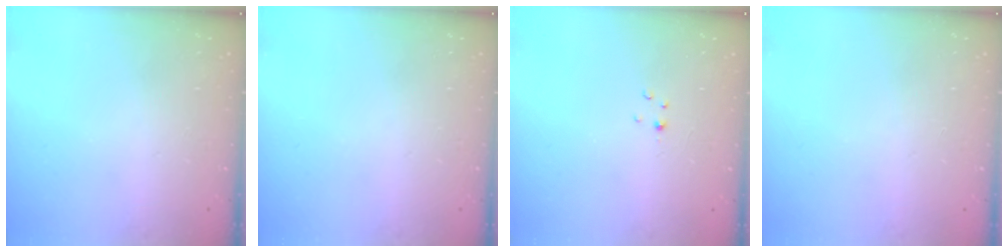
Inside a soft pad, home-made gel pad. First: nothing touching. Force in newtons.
{"total": 0.0}
{"total": 1.4, "press": 1.3, "slide": 0.2}
{"total": 0.7, "press": 0.7, "slide": 0.2}